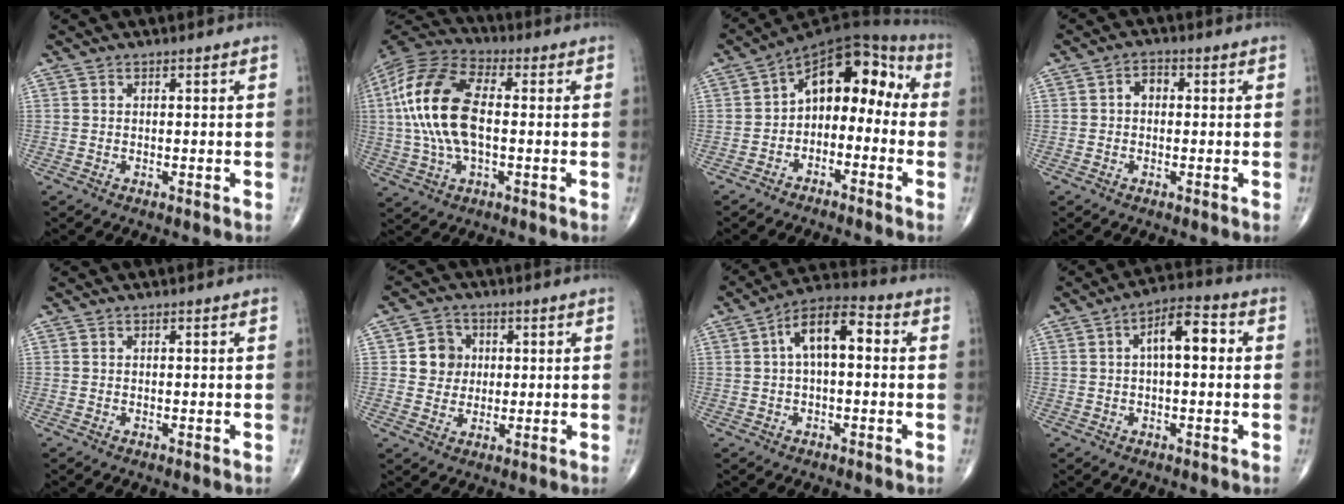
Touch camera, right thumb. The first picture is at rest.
{"total": 17.9, "force": [0.6, 9.0, 15.4], "torque": [-0.324, 0.021, 0.005]}
{"total": 12.7, "force": [-1.5, 8.1, 9.6], "torque": [-0.105, 0.064, -0.039]}
{"total": 2.6, "force": [0.0, 1.9, 1.8], "torque": [-0.016, 0.014, -0.006]}
{"total": 0.0}
{"total": 6.0, "force": [1.1, 5.5, 2.1], "torque": [-0.001, 0.002, 0.015]}
{"total": 10.2, "force": [1.5, 4.9, 8.9], "torque": [-0.146, 0.035, 0.013]}
{"total": 8.7, "force": [1.4, 3.7, 7.7], "torque": [-0.112, 0.025, 0.012]}